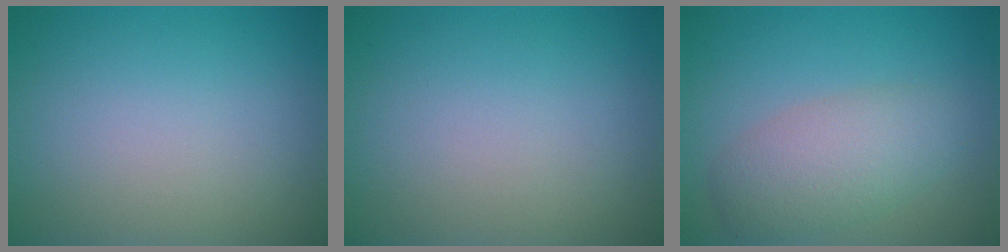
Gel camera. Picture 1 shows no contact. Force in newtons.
{"total": 0.0}
{"total": 4.2, "press": 4.2, "slide": 0.0}